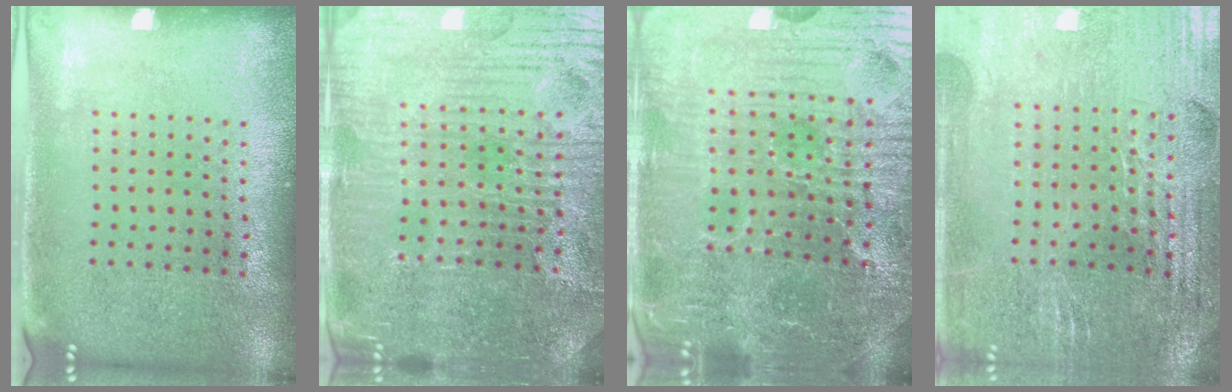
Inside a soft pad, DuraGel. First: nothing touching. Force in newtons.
{"total": 5.1, "press": 4.9, "slide": 1.3}
{"total": 5.6, "press": 5.4, "slide": 1.6}
{"total": 2.9, "press": 2.8, "slide": 0.4}